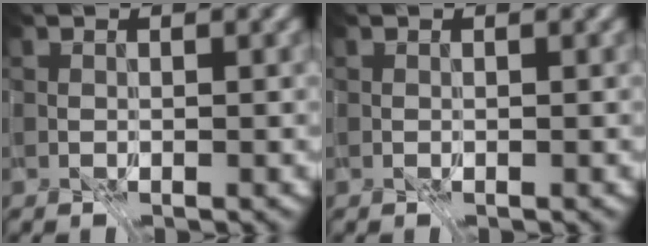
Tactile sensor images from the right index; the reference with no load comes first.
{"total": 0.0}